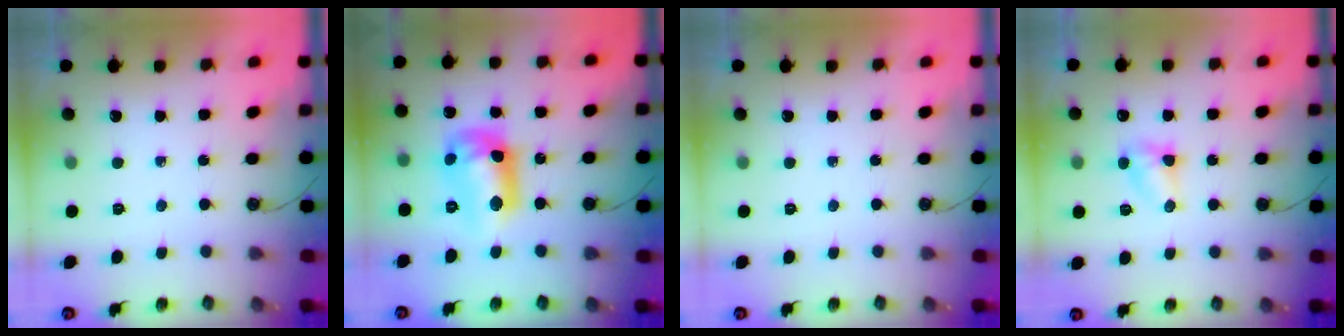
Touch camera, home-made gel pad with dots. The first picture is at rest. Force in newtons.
{"total": 13.7, "press": 13.7, "slide": 1.1}
{"total": 0.0}
{"total": 4.9, "press": 4.8, "slide": 0.4}